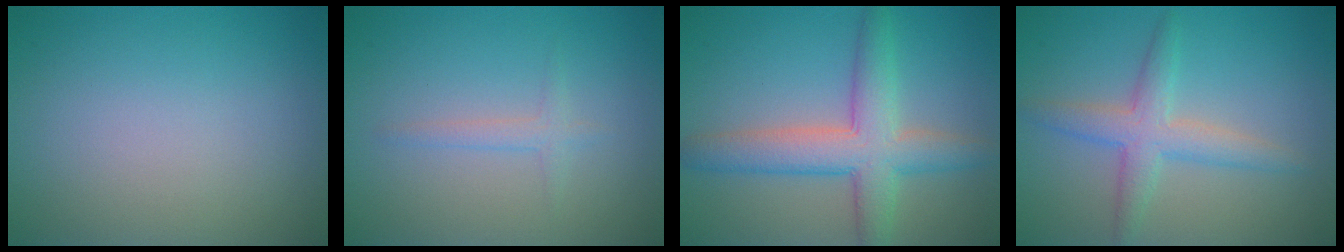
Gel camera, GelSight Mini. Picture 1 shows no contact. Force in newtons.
{"total": 1.2, "press": 1.2, "slide": 0.1}
{"total": 5.9, "press": 5.9, "slide": 0.2}
{"total": 3.5, "press": 3.5, "slide": 0.1}